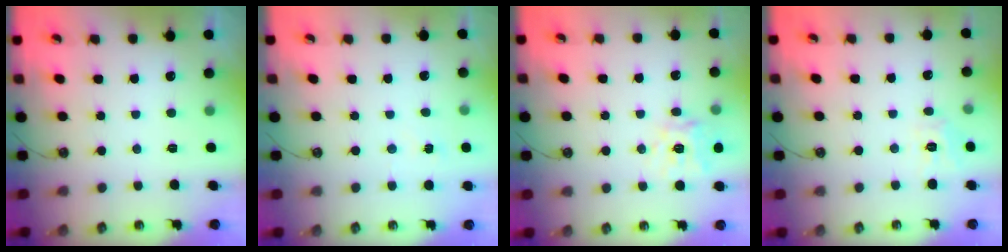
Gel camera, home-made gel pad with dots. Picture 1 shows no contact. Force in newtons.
{"total": 3.5, "press": 3.5, "slide": 0.5}
{"total": 13.5, "press": 13.4, "slide": 1.6}
{"total": 5.5, "press": 5.5, "slide": 0.2}